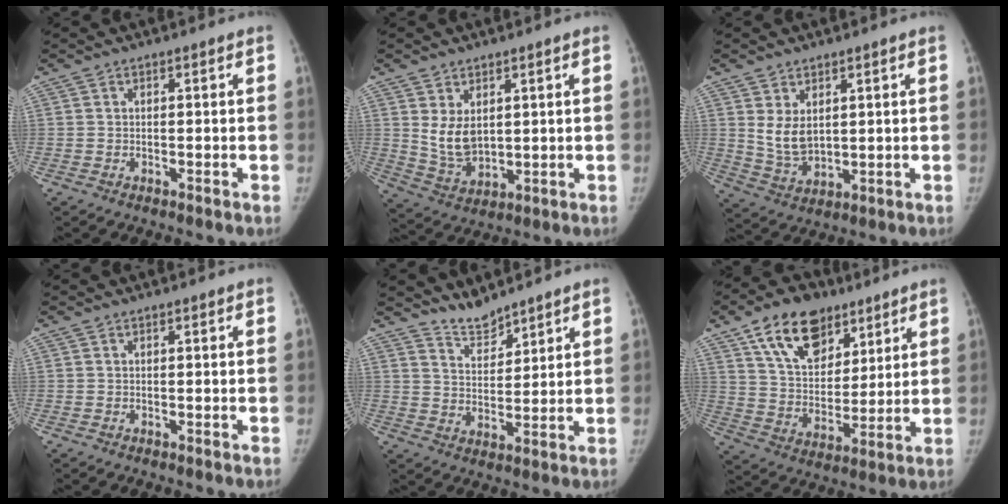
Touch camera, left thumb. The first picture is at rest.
{"total": 7.2, "force": [2.1, 4.6, 5.1], "torque": [-0.074, -0.021, 0.057]}
{"total": 6.2, "force": [2.1, 3.9, 4.4], "torque": [-0.066, -0.020, 0.055]}
{"total": 0.0}
{"total": 5.5, "force": [5.2, 1.4, 0.9], "torque": [-0.001, -0.044, 0.103]}
{"total": 16.6, "force": [9.7, 10.3, 8.6], "torque": [-0.104, -0.036, 0.171]}